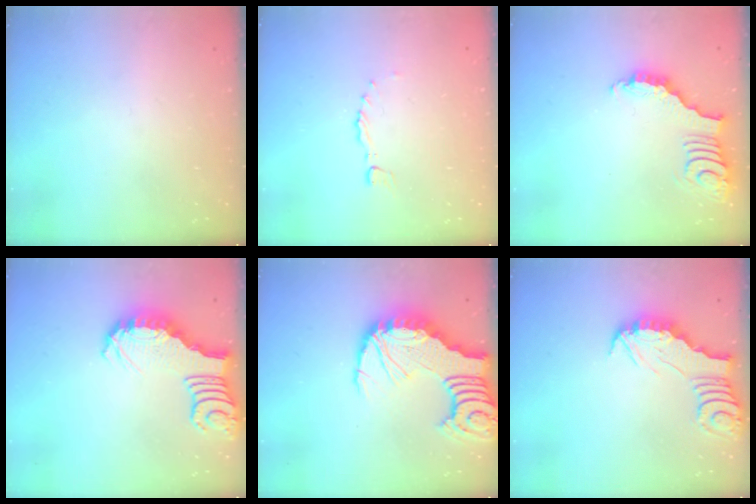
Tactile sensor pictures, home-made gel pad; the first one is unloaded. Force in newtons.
{"total": 0.0}
{"total": 3.8, "press": 3.8, "slide": 0.5}
{"total": 2.8, "press": 2.8, "slide": 0.5}
{"total": 15.9, "press": 15.8, "slide": 1.9}
{"total": 2.7, "press": 2.7, "slide": 0.2}